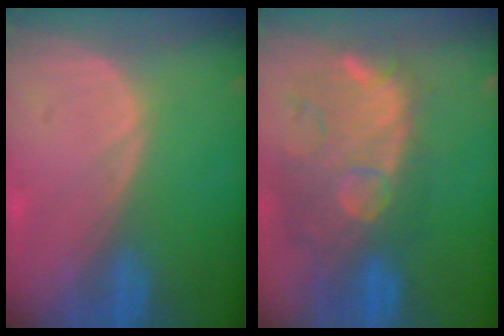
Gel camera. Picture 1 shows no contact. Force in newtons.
{"total": 12.5, "press": 11.2, "slide": 5.4}